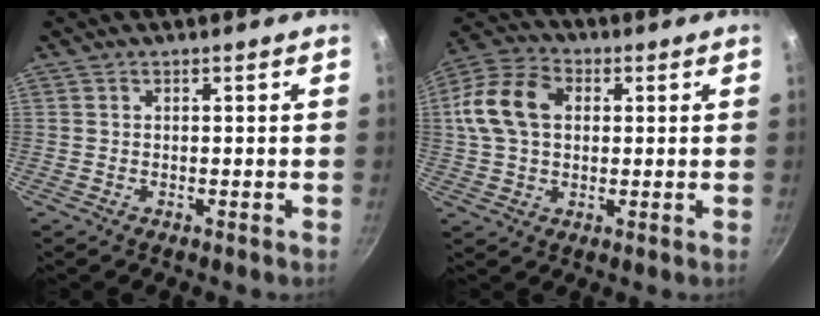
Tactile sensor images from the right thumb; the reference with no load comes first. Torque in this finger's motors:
{"motor_torque": [0.01, 0.28, 0.38, -0.36, 0.08]}